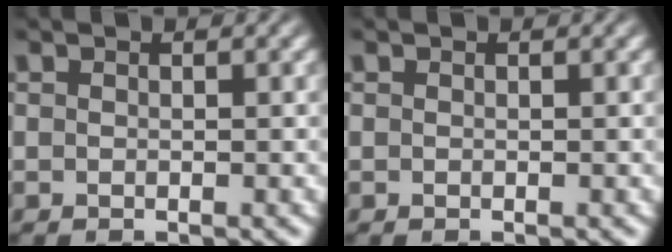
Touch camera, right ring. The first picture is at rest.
{"total": 0.0}